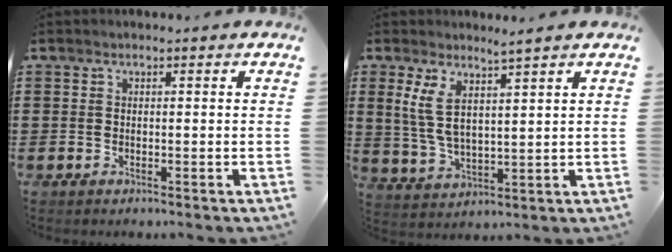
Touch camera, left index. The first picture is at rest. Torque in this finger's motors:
{"motor_torque": [2.14, 0.00, 0.28, 0.20]}